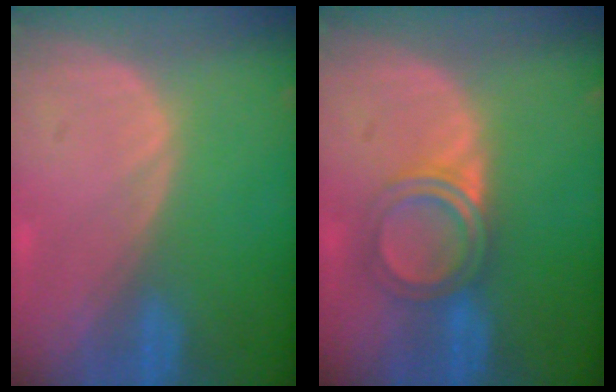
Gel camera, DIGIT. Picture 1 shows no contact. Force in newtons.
{"total": 4.8, "press": 4.6, "slide": 1.4}